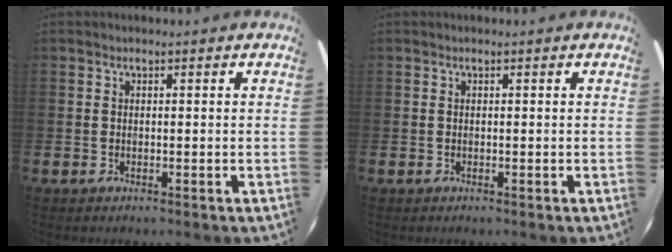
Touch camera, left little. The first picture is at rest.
{"total": 0.0}